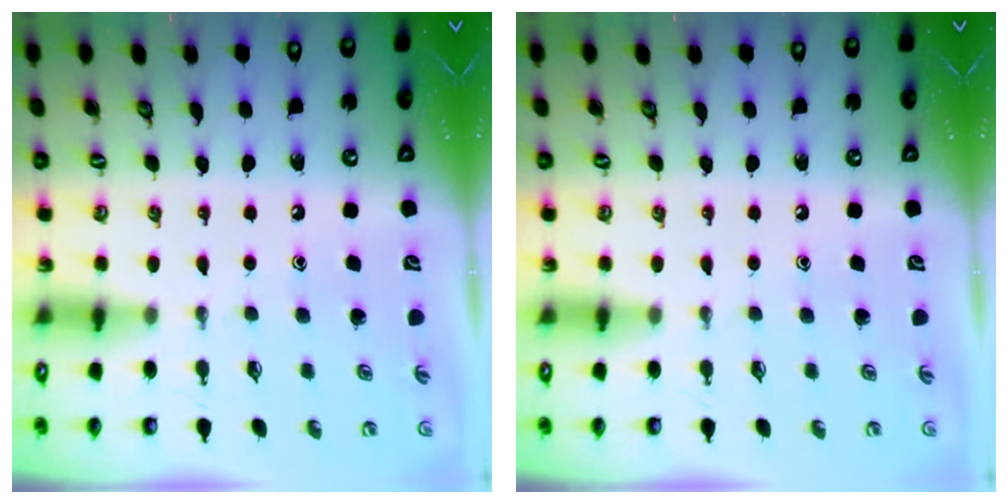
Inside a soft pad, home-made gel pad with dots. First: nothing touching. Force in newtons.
{"total": 0.0}